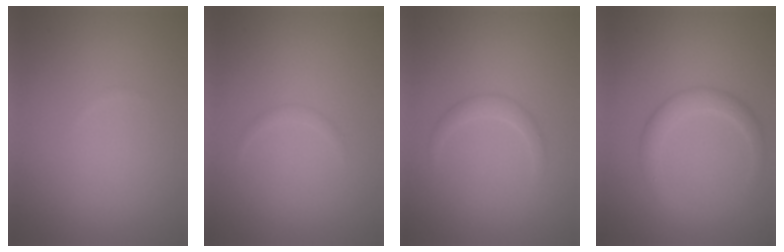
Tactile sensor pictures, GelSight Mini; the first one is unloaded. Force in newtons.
{"total": 0.5, "press": 0.5, "slide": 0.0}
{"total": 1.2, "press": 1.2, "slide": 0.0}
{"total": 2.7, "press": 2.6, "slide": 0.2}